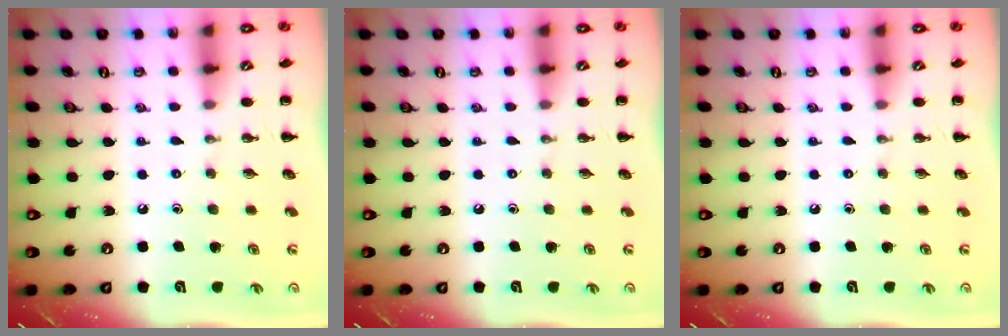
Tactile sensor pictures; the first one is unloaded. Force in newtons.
{"total": 0.0}
{"total": 0.0}